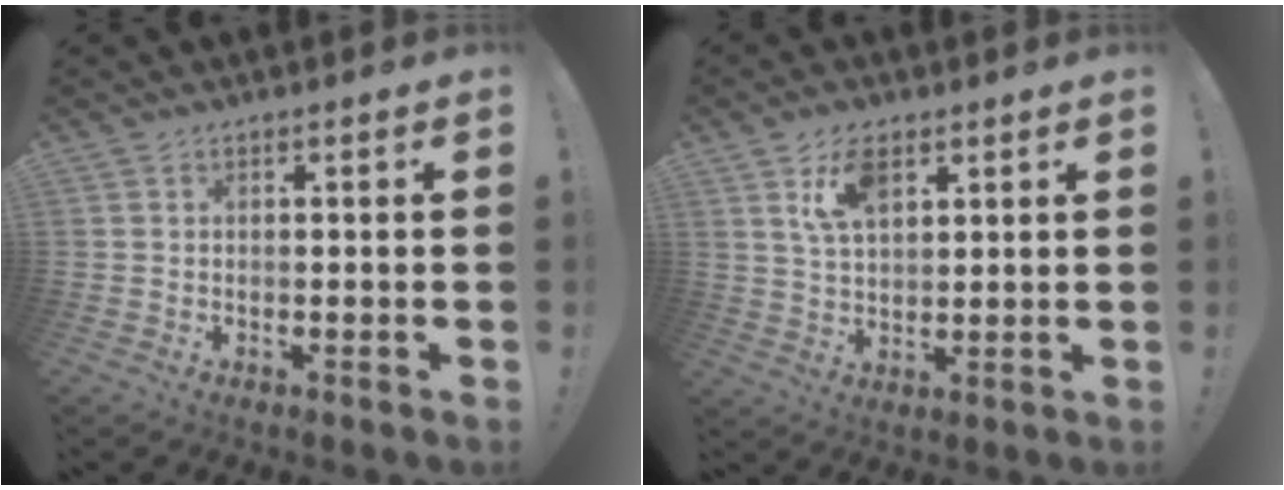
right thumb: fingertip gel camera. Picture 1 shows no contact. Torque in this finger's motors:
{"motor_torque": [0.35, 0.48, 0.37, 0.28, 0.28]}